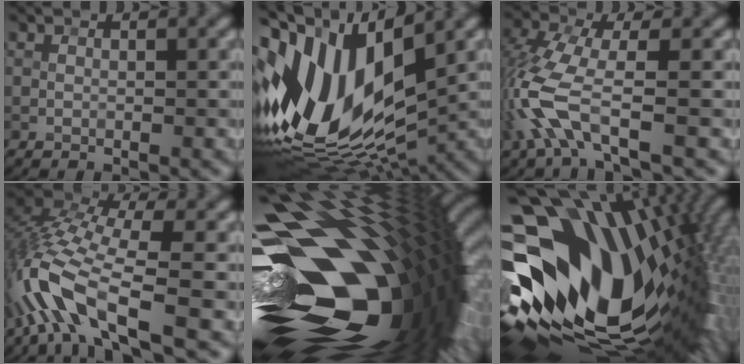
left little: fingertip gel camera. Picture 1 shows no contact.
{"total": 15.4, "force": [0.1, 8.8, 12.6], "torque": [-0.269, 0.017, -0.009]}
{"total": 6.2, "force": [-2.8, 1.8, 5.2], "torque": [-0.149, 0.000, -0.066]}
{"total": 8.6, "force": [-4.9, 2.1, 6.7], "torque": [-0.154, 0.009, -0.108]}
{"total": 19.8, "force": [-3.0, 11.1, 16.1], "torque": [-0.278, -0.037, -0.049]}
{"total": 18.4, "force": [1.8, 10.4, 15.1], "torque": [-0.277, -0.016, 0.044]}